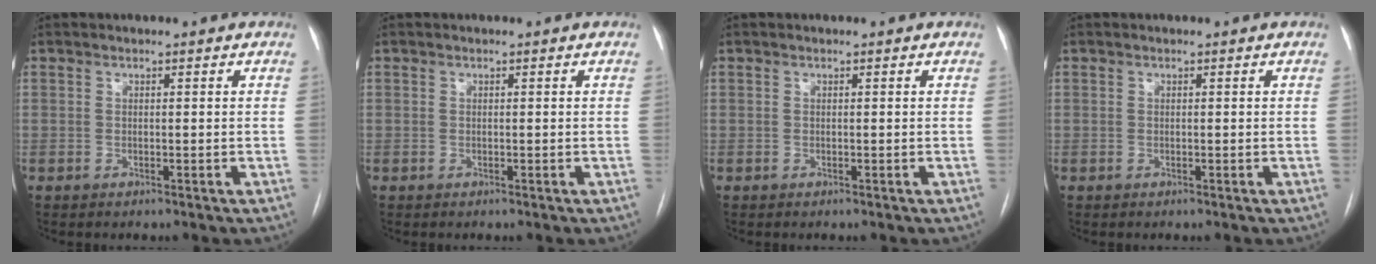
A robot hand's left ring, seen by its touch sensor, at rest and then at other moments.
{"total": 0.0}
{"total": 0.0}
{"total": 0.0}